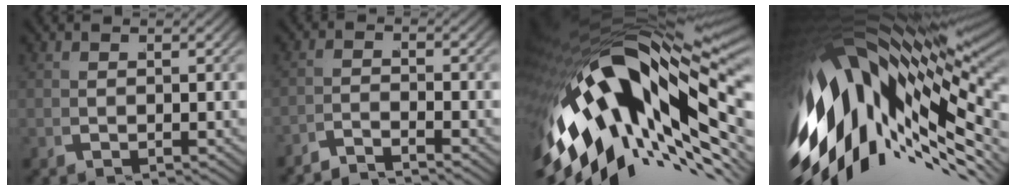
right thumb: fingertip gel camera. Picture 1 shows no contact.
{"total": 2.1, "force": [-2.1, 0.1, 0.2], "torque": [0.008, 0.002, -0.047]}
{"total": 24.3, "force": [-2.5, 12.2, 20.8], "torque": [-0.365, -0.018, -0.011]}
{"total": 26.1, "force": [-1.2, 14.3, 21.7], "torque": [-0.354, 0.011, -0.012]}